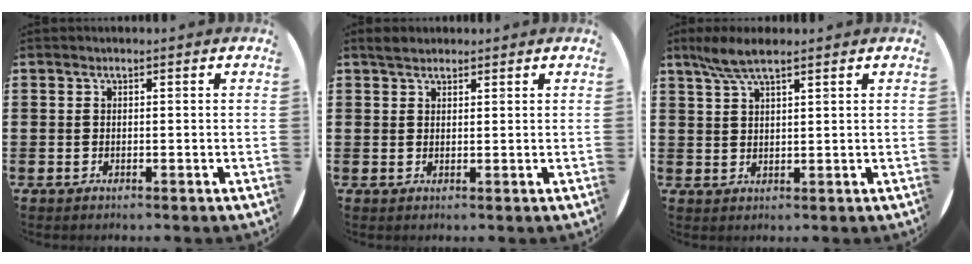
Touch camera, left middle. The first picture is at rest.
{"total": 1.8, "force": [1.6, 0.7, 0.4], "torque": [-0.003, 0.002, 0.028]}
{"total": 4.5, "force": [3.4, 0.7, 2.8], "torque": [-0.062, 0.002, 0.061]}